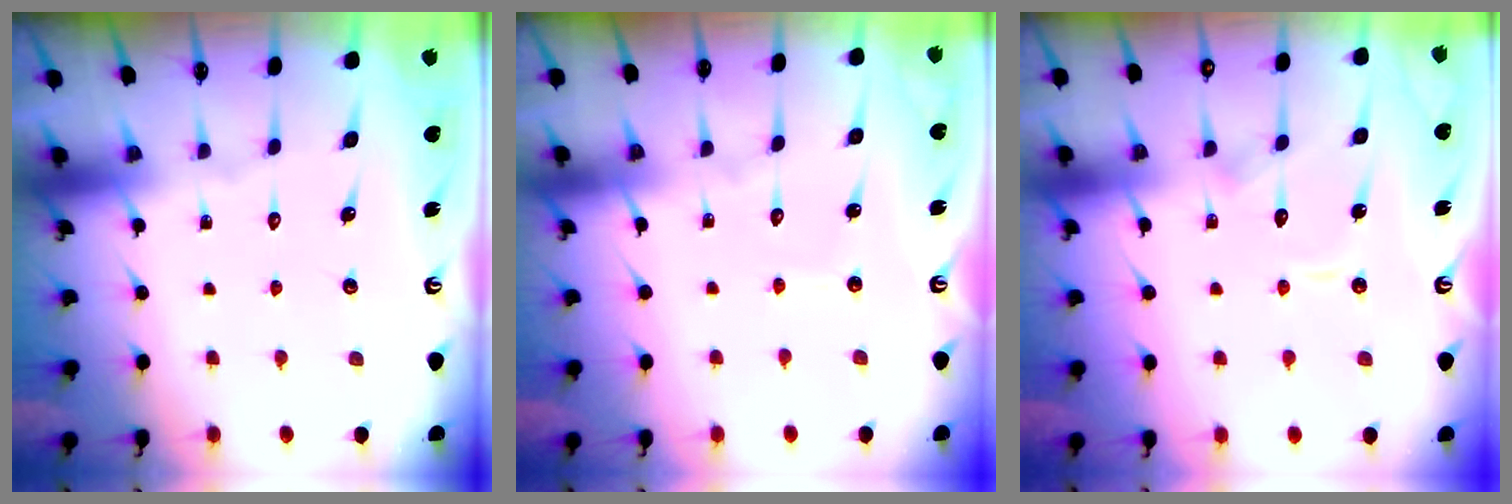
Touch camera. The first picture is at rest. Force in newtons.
{"total": 2.8, "press": 2.8, "slide": 0.3}
{"total": 8.5, "press": 8.5, "slide": 0.7}